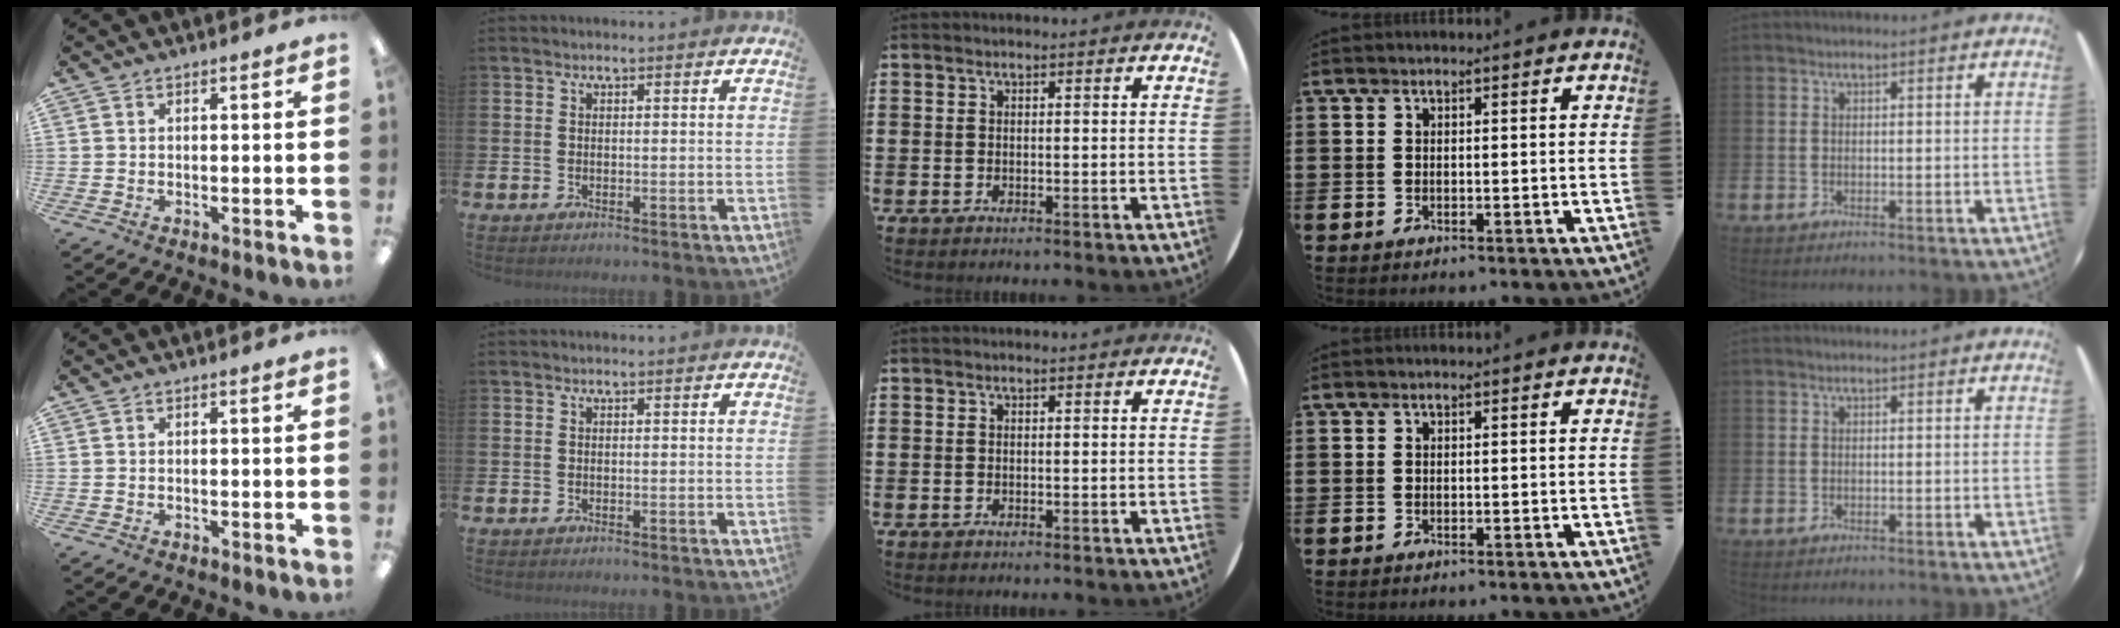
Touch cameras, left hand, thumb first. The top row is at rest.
{}